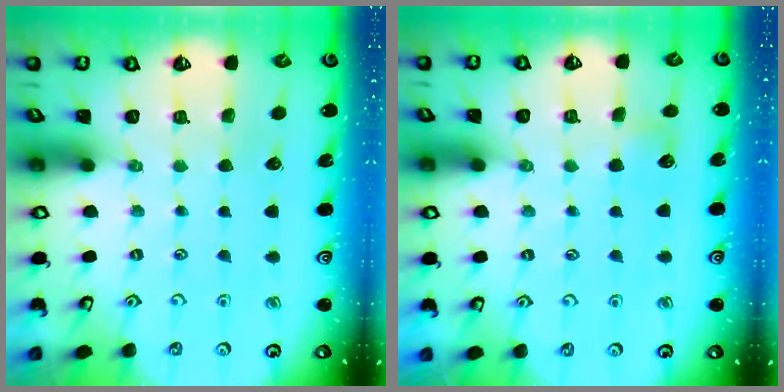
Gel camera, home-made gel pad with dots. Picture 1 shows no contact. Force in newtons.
{"total": 3.9, "press": 3.9, "slide": 0.4}